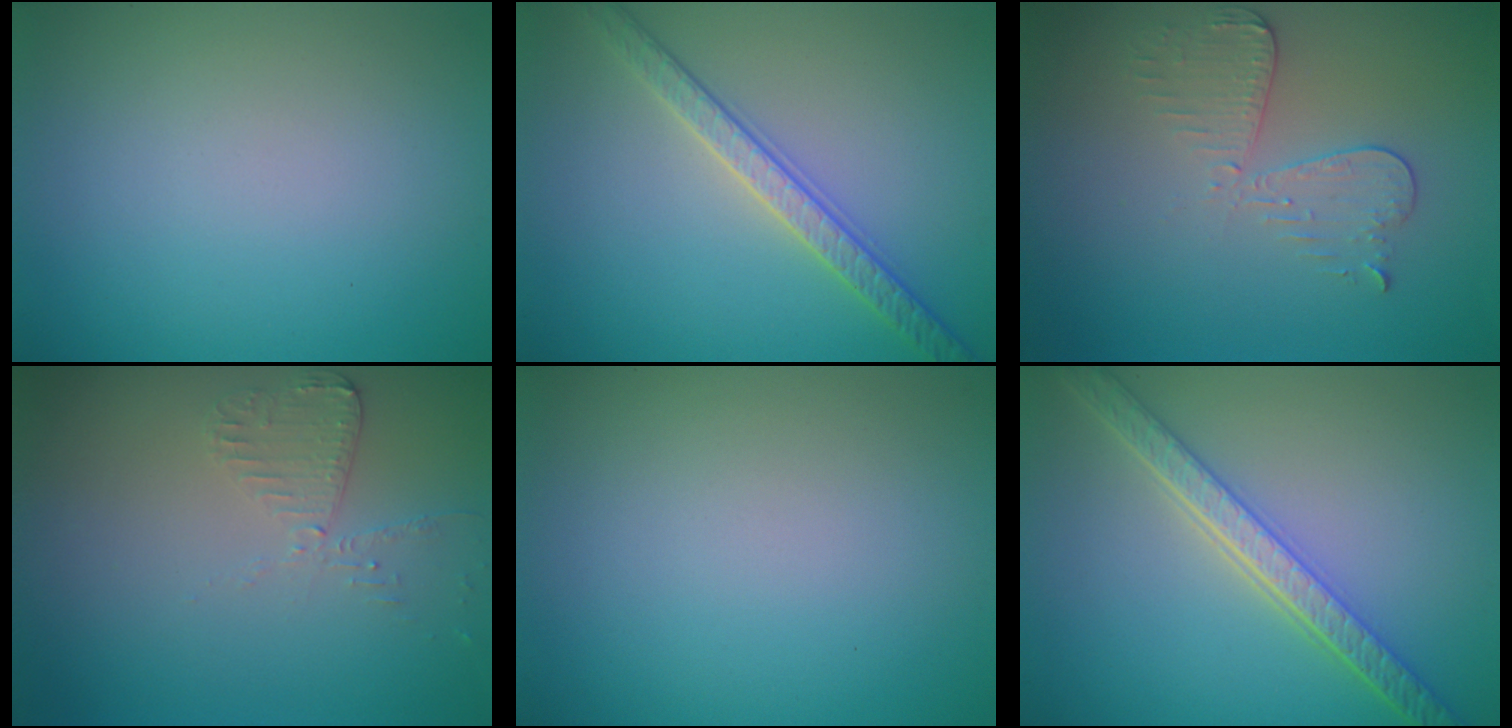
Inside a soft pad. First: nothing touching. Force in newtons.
{"total": 3.3, "press": 3.2, "slide": 0.7}
{"total": 2.9, "press": 2.7, "slide": 1.2}
{"total": 2.0, "press": 2.0, "slide": 0.3}
{"total": 0.0}
{"total": 5.0, "press": 4.2, "slide": 2.6}